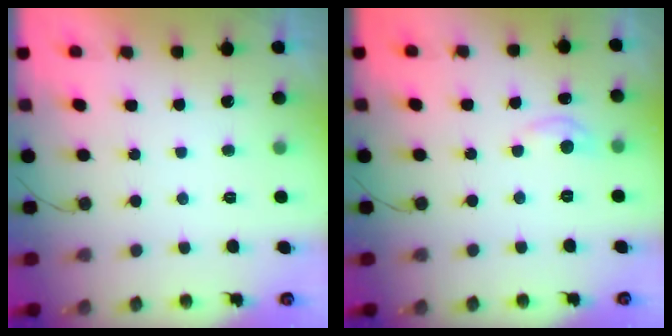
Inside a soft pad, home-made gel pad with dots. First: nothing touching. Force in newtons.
{"total": 5.4, "press": 5.3, "slide": 0.8}